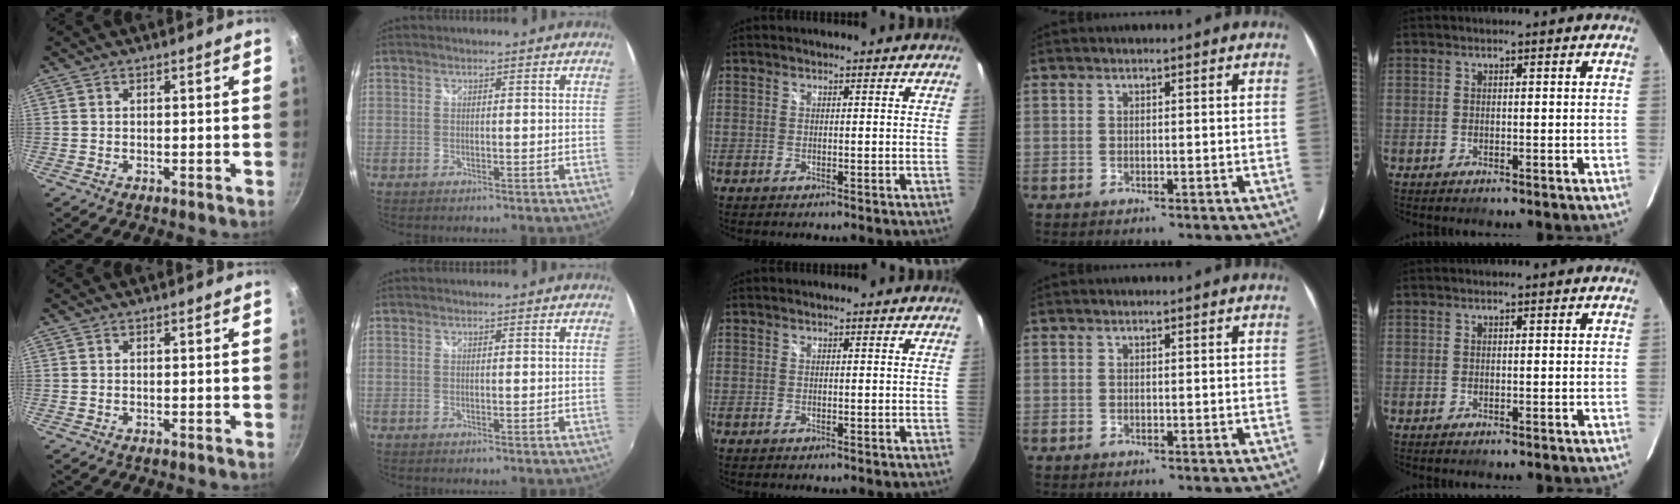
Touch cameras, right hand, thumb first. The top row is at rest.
{}